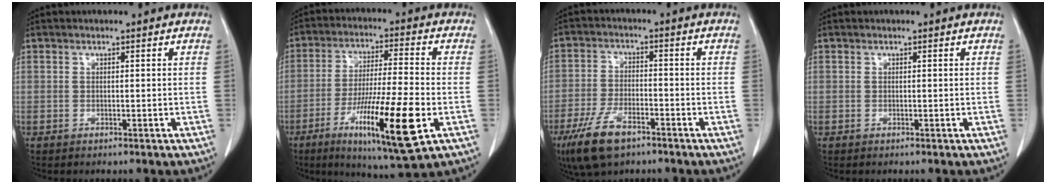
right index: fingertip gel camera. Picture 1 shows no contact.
{"total": 16.2, "force": [-6.0, 1.0, 15.0], "torque": [-0.271, -0.031, -0.099]}
{"total": 8.8, "force": [-5.6, 3.4, 5.9], "torque": [-0.126, -0.012, -0.100]}
{"total": 0.0}